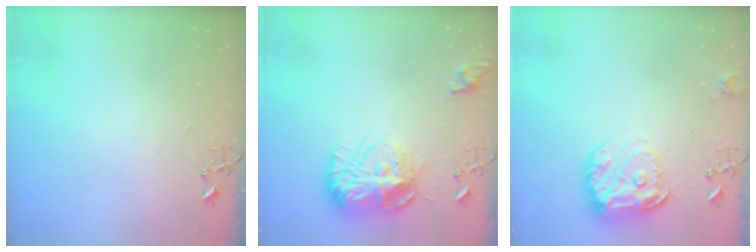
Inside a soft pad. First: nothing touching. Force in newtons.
{"total": 15.8, "press": 15.7, "slide": 1.4}
{"total": 17.2, "press": 17.1, "slide": 1.4}